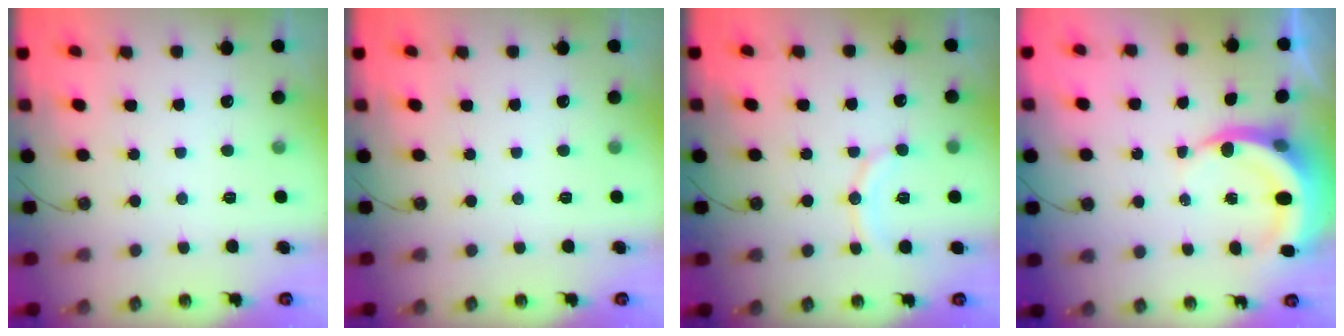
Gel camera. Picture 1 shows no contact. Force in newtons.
{"total": 0.0}
{"total": 9.7, "press": 9.5, "slide": 1.8}
{"total": 7.3, "press": 7.2, "slide": 1.0}